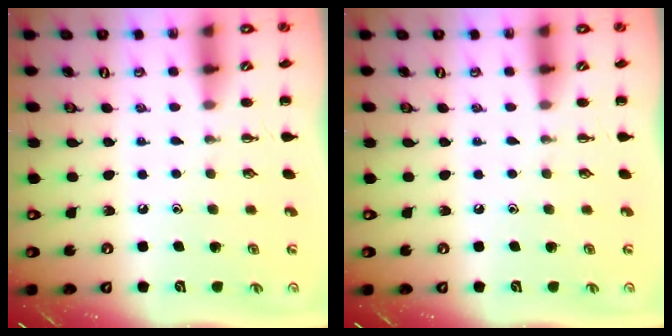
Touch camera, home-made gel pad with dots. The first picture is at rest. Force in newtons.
{"total": 0.0}